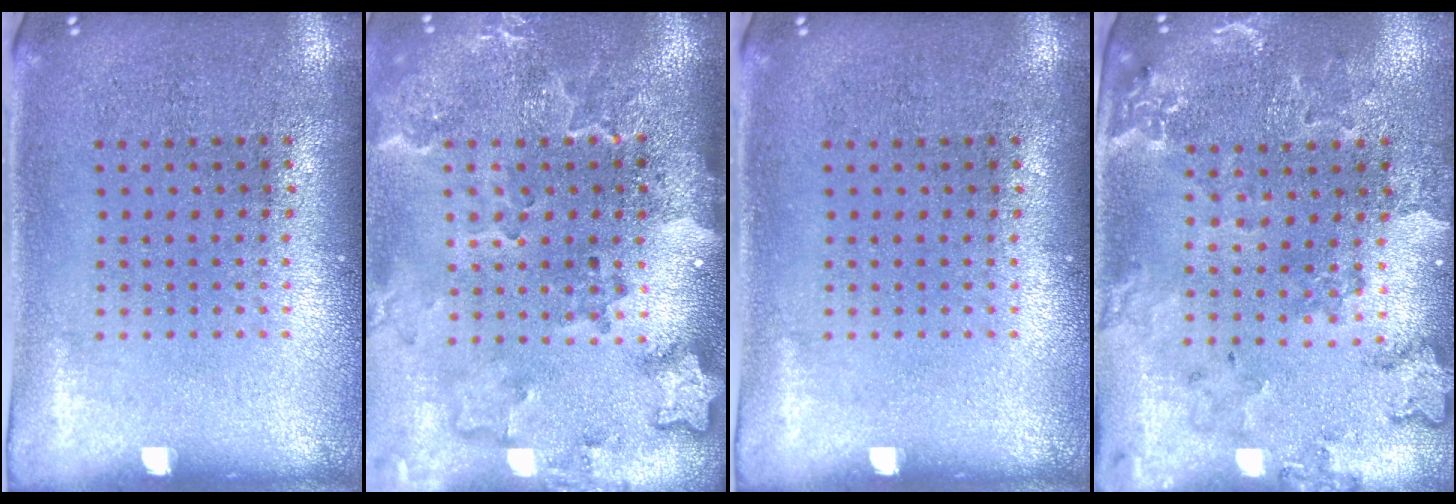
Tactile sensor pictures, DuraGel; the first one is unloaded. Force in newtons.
{"total": 2.9, "press": 2.3, "slide": 1.8}
{"total": 0.0}
{"total": 0.7, "press": 0.7, "slide": 0.2}